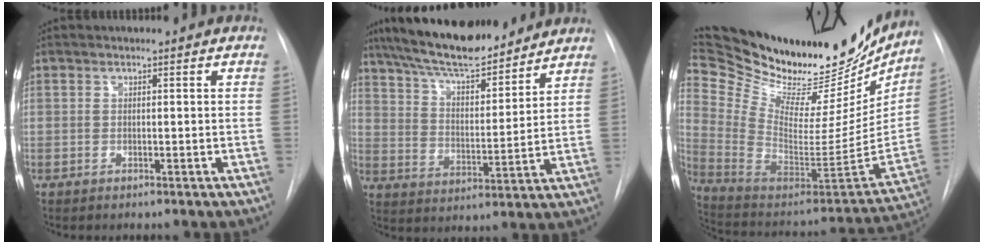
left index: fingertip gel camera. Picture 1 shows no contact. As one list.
[{"total": 17.1, "force": [14.7, 3.8, 7.8], "torque": [-0.136, 0.010, 0.242]}, {"total": 33.5, "force": [28.5, 9.3, 15.0], "torque": [-0.251, -0.060, 0.409]}]